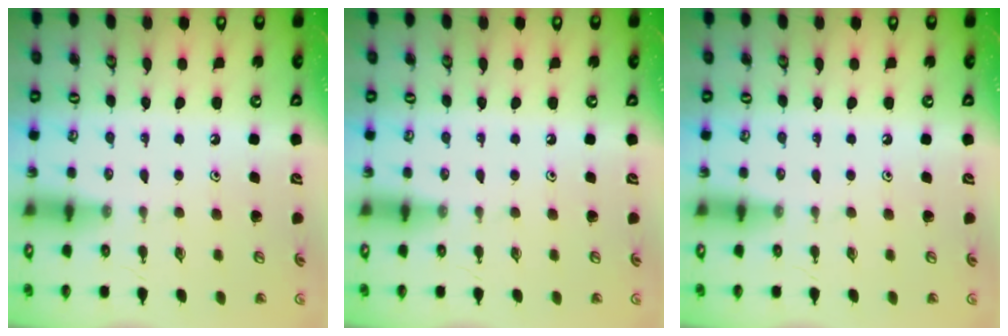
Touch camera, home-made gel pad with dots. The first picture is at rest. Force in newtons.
{"total": 0.0}
{"total": 0.0}